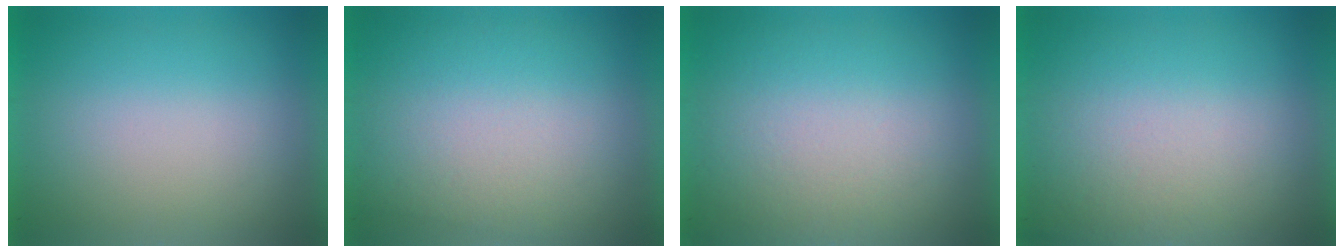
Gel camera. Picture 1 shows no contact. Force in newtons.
{"total": 2.6}
{"total": 4.1}
{"total": 2.7}